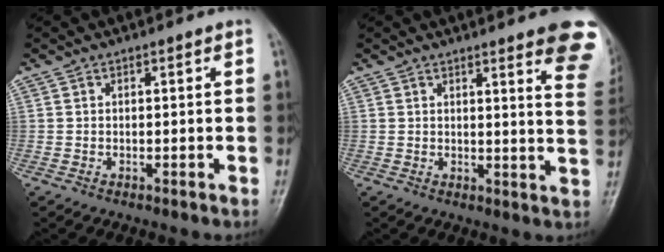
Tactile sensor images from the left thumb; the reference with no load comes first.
{"total": 11.5, "force": [7.5, 1.9, 8.5], "torque": [-0.074, -0.035, 0.068]}